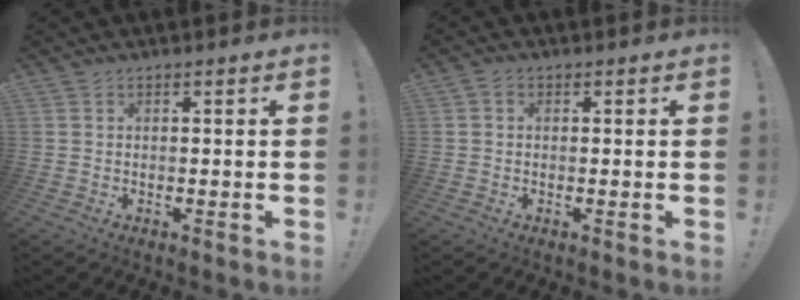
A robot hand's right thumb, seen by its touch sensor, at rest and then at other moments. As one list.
[{"total": 1.2, "force": [-0.1, 1.0, 0.6], "torque": [-0.015, 0.005, -0.002]}]